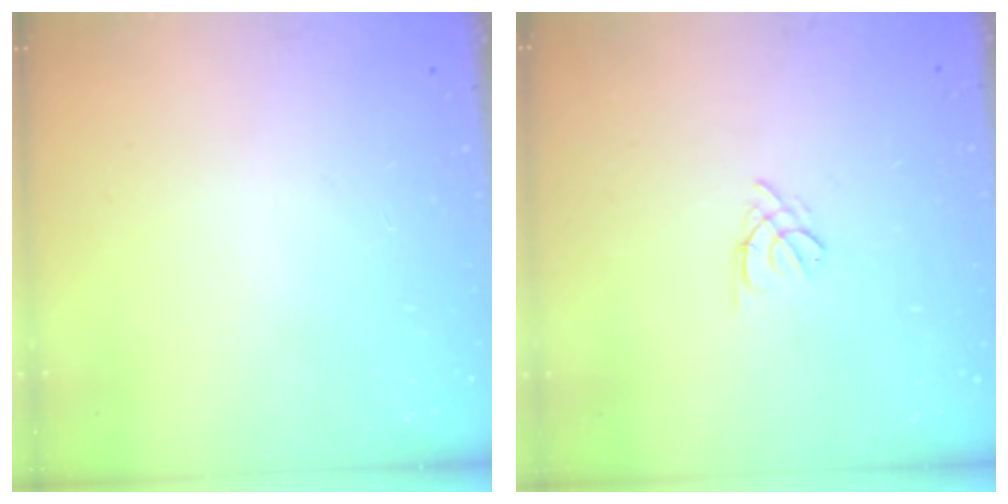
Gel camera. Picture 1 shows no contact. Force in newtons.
{"total": 3.0, "press": 2.9, "slide": 0.7}